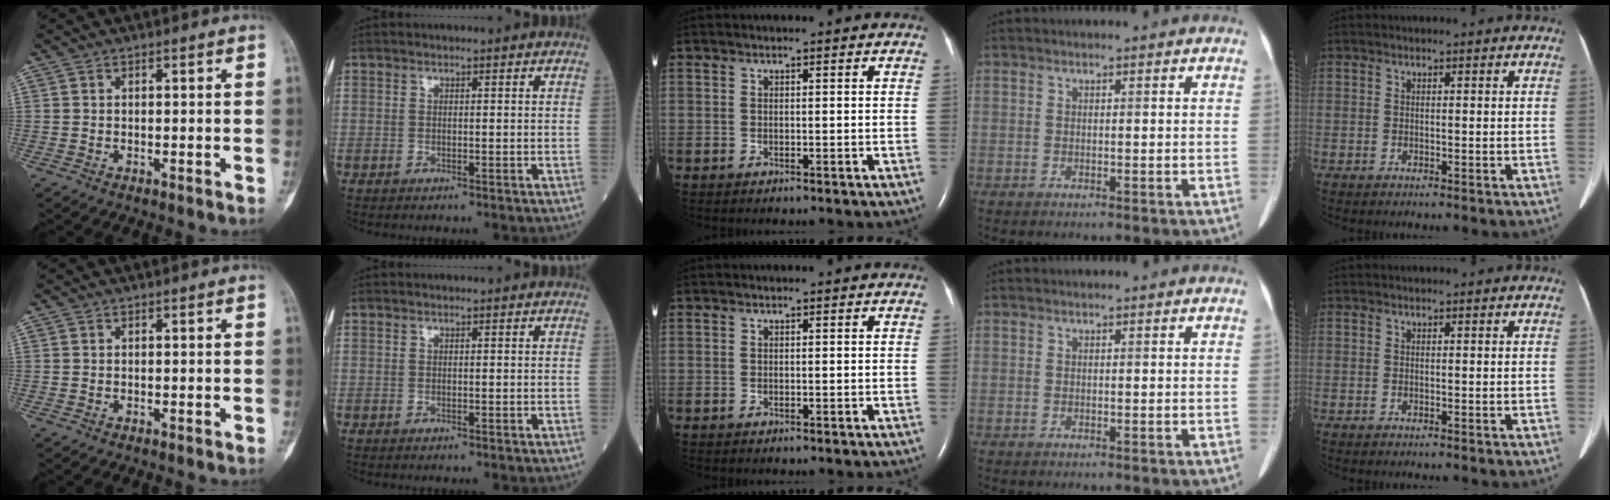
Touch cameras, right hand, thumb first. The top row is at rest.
{}